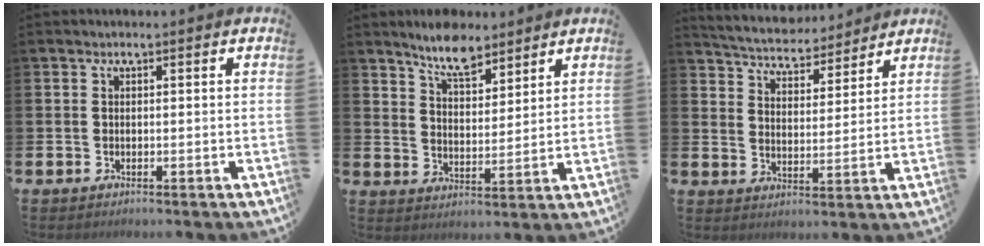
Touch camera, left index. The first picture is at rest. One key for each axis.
{"total": 7.2, "fx": 6.5, "fy": 2.2, "fz": 2.2, "tx": -0.048, "ty": -0.032, "tz": 0.116}
{"total": 5.3, "fx": 5.1, "fy": 1.2, "fz": 0.3, "tx": -0.031, "ty": -0.039, "tz": 0.088}